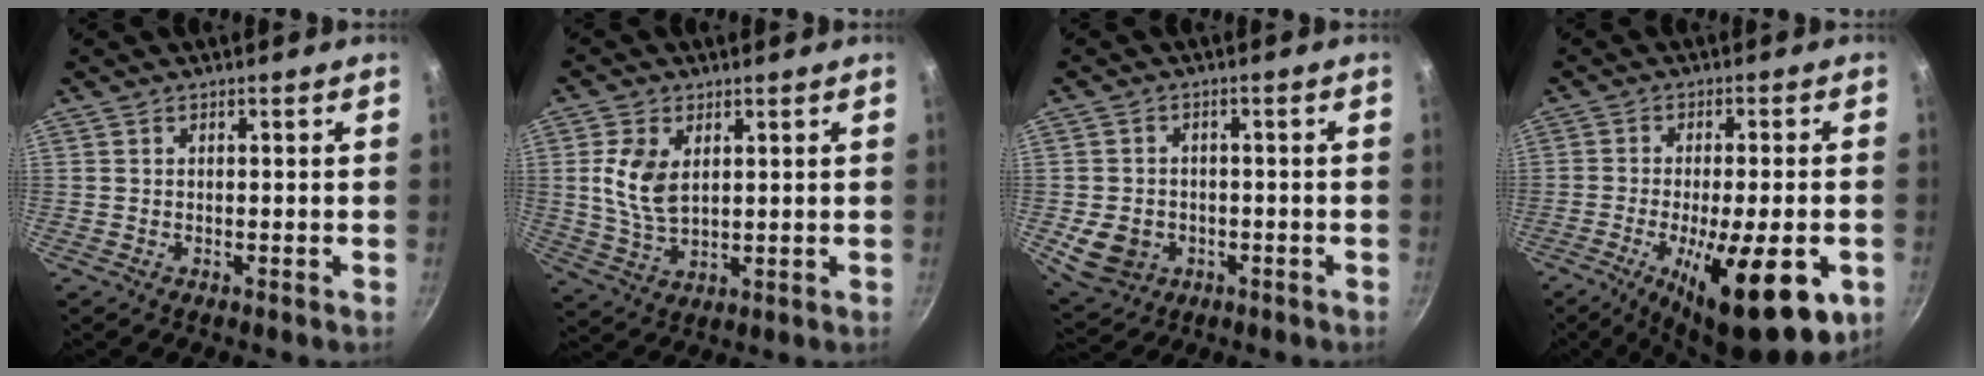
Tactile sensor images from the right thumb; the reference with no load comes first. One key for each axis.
{"total": 8.3, "fx": 2.0, "fy": 5.0, "fz": 6.3, "tx": -0.125, "ty": -0.015, "tz": 0.044}
{"total": 8.1, "fx": -2.0, "fy": 6.8, "fz": 3.9, "tx": -0.059, "ty": 0.013, "tz": -0.020}
{"total": 19.4, "fx": -7.0, "fy": 6.2, "fz": 17.0, "tx": -0.231, "ty": 0.002, "tz": -0.097}